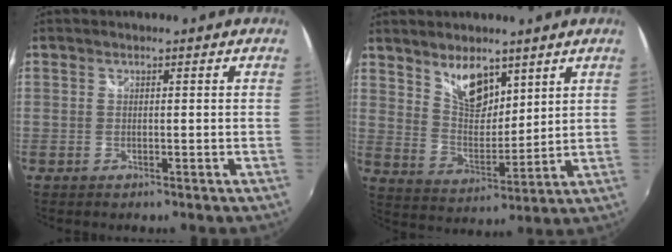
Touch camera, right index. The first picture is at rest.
{"total": 9.1, "force": [6.1, 4.4, 5.0], "torque": [-0.079, 0.003, 0.120]}